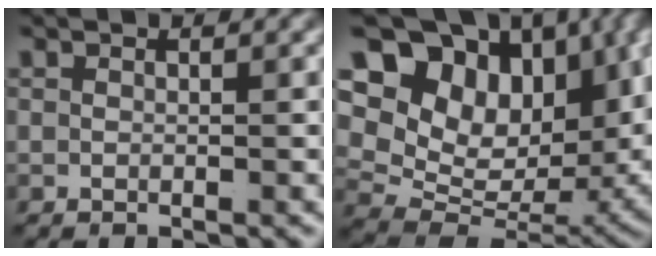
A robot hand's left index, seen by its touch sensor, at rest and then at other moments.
{"total": 19.9, "force": [4.7, 14.5, 12.7], "torque": [-0.230, -0.018, 0.070]}